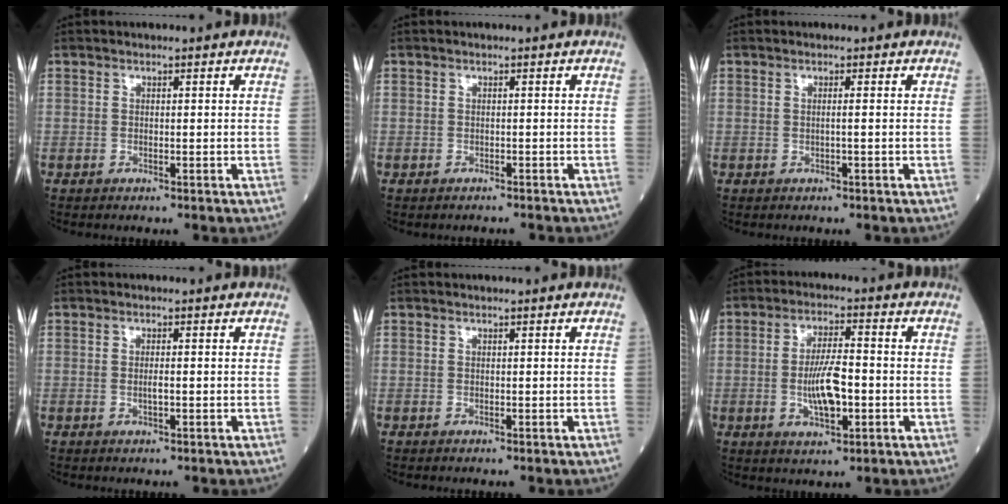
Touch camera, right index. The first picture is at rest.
{"total": 1.2, "force": [-1.1, 0.5, -0.2], "torque": [-0.005, 0.000, -0.018]}
{"total": 0.7, "force": [-0.1, -0.2, 0.6], "torque": [-0.012, 0.001, -0.003]}
{"total": 1.3, "force": [-0.3, 0.2, 1.2], "torque": [-0.030, -0.002, -0.004]}
{"total": 0.0}
{"total": 7.7, "force": [-1.5, 2.2, 7.2], "torque": [-0.144, 0.003, -0.024]}